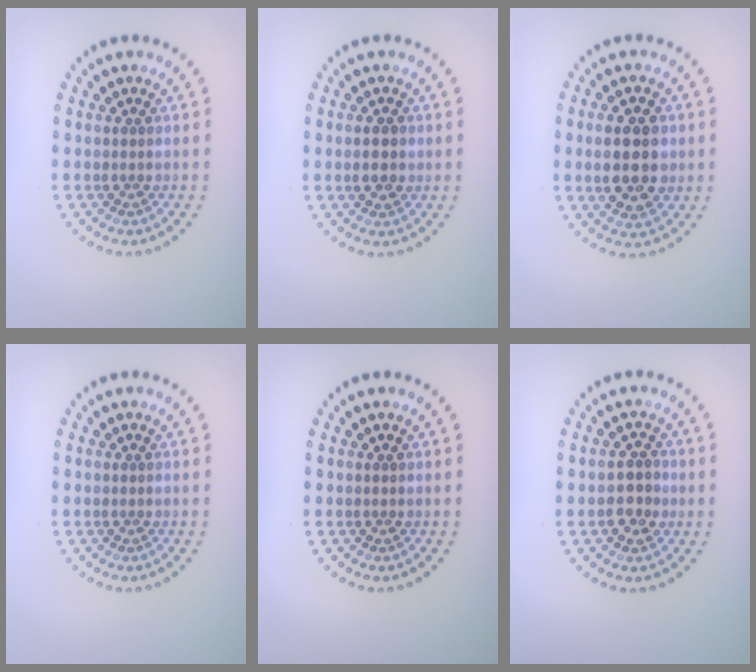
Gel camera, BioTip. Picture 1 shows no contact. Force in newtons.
{"total": 2.2, "press": 2.1, "slide": 0.3}
{"total": 5.6, "press": 5.5, "slide": 0.4}
{"total": 0.0}
{"total": 0.0}
{"total": 2.5, "press": 2.5, "slide": 0.4}